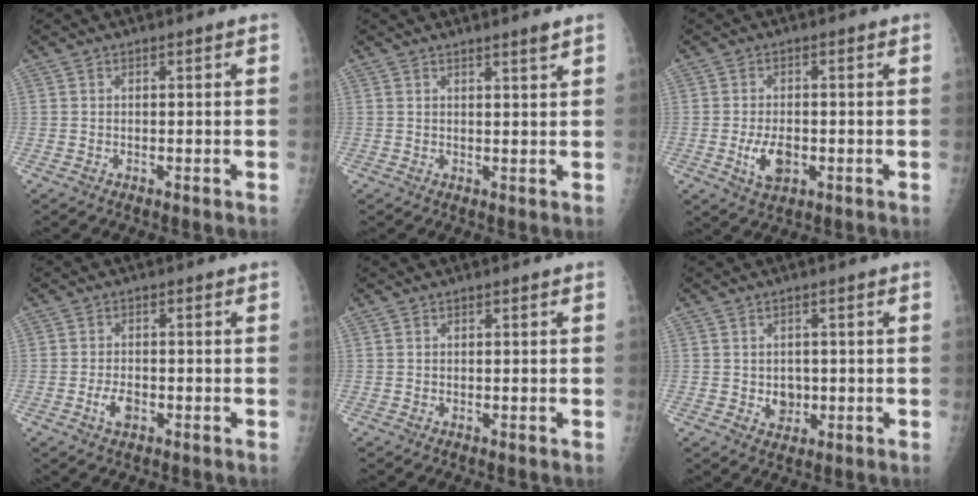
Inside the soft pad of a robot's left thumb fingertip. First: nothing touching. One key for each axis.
{"total": 1.8, "fx": 1.4, "fy": -0.2, "fz": 1.0, "tx": -0.012, "ty": -0.013, "tz": 0.023}
{"total": 5.4, "fx": -1.4, "fy": 3.2, "fz": 4.2, "tx": -0.072, "ty": -0.001, "tz": -0.020}
{"total": 3.2, "fx": -1.3, "fy": 1.8, "fz": 2.3, "tx": -0.041, "ty": 0.006, "tz": -0.023}
{"total": 0.0}
{"total": 3.5, "fx": -0.3, "fy": 3.0, "fz": 1.8, "tx": -0.009, "ty": 0.001, "tz": 0.003}